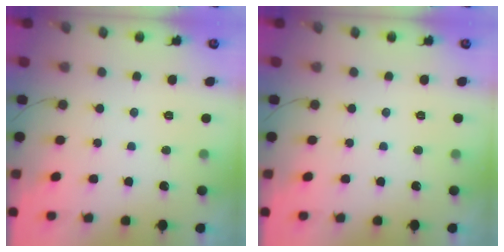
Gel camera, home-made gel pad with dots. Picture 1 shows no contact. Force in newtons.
{"total": 0.0}